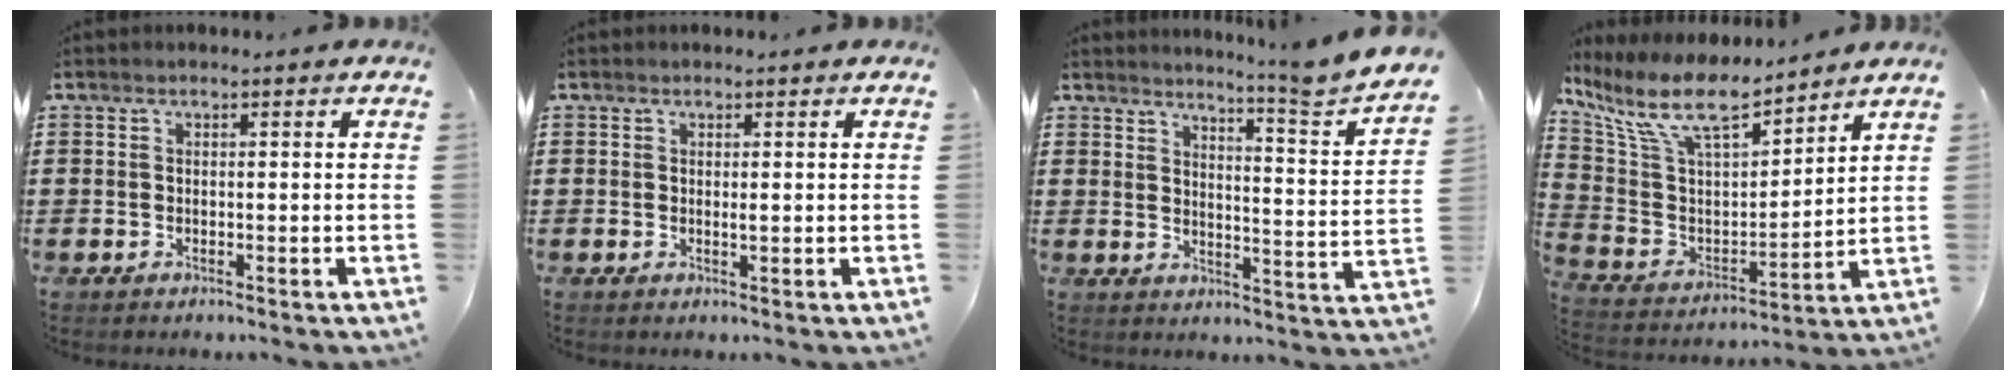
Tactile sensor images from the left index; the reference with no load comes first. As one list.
[{"total": 0.7, "force": [0.2, 0.2, 0.6], "torque": [-0.015, -0.001, 0.006]}, {"total": 5.4, "force": [4.7, -1.6, 2.2], "torque": [-0.046, -0.048, 0.067]}, {"total": 10.6, "force": [8.0, 3.1, 6.3], "torque": [-0.152, -0.042, 0.138]}]